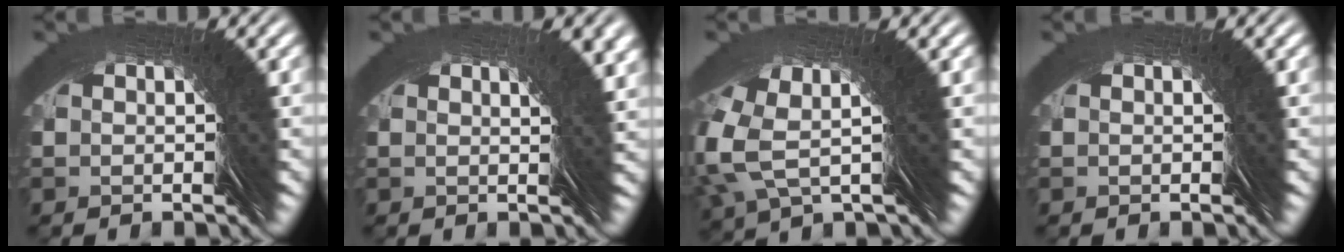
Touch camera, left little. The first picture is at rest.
{"total": 4.7, "force": [0.7, -4.1, -2.2], "torque": [0.047, 0.030, 0.005]}
{"total": 4.8, "force": [4.0, 0.3, 2.7], "torque": [-0.056, 0.050, 0.039]}
{"total": 0.0}